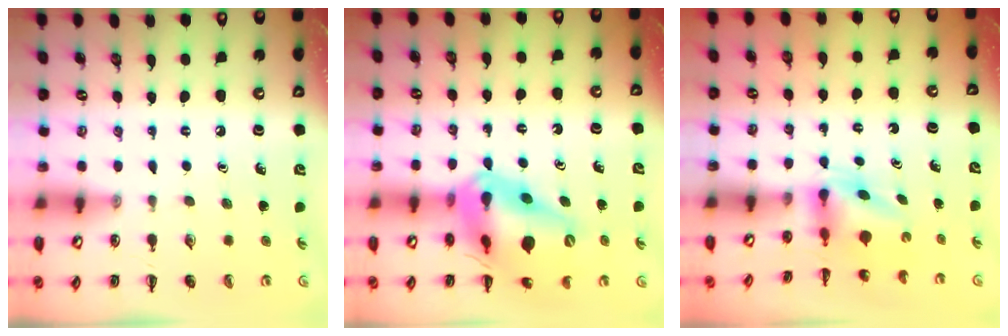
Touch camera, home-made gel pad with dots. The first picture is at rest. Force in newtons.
{"total": 19.2, "press": 18.8, "slide": 3.9}
{"total": 3.8, "press": 3.8, "slide": 0.7}